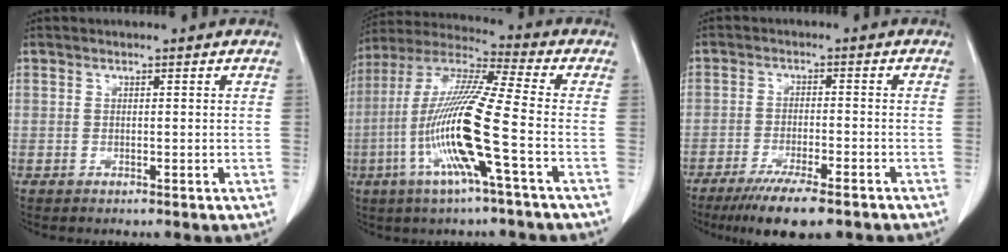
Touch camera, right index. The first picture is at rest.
{"total": 16.8, "force": [-4.4, -0.2, 16.3], "torque": [-0.335, -0.008, -0.097]}
{"total": 9.9, "force": [-7.4, 1.5, 6.4], "torque": [-0.099, -0.018, -0.113]}